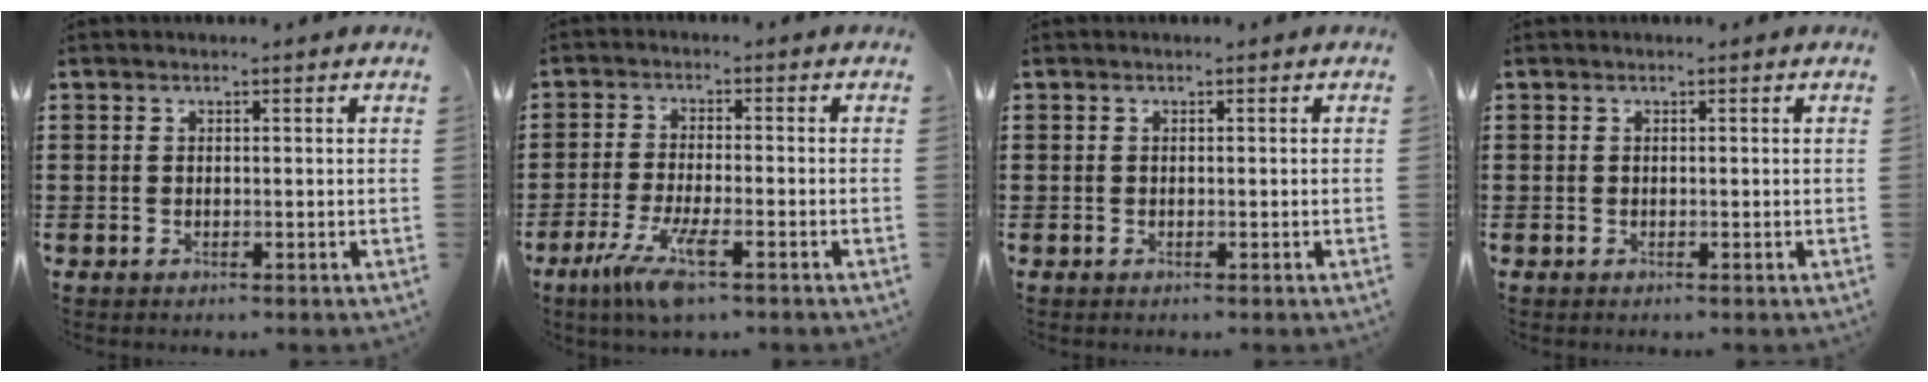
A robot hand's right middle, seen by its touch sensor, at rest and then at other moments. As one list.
[{"total": 7.2, "force": [-3.7, 1.1, 6.1], "torque": [-0.137, -0.021, -0.071]}, {"total": 0.0}, {"total": 0.0}]